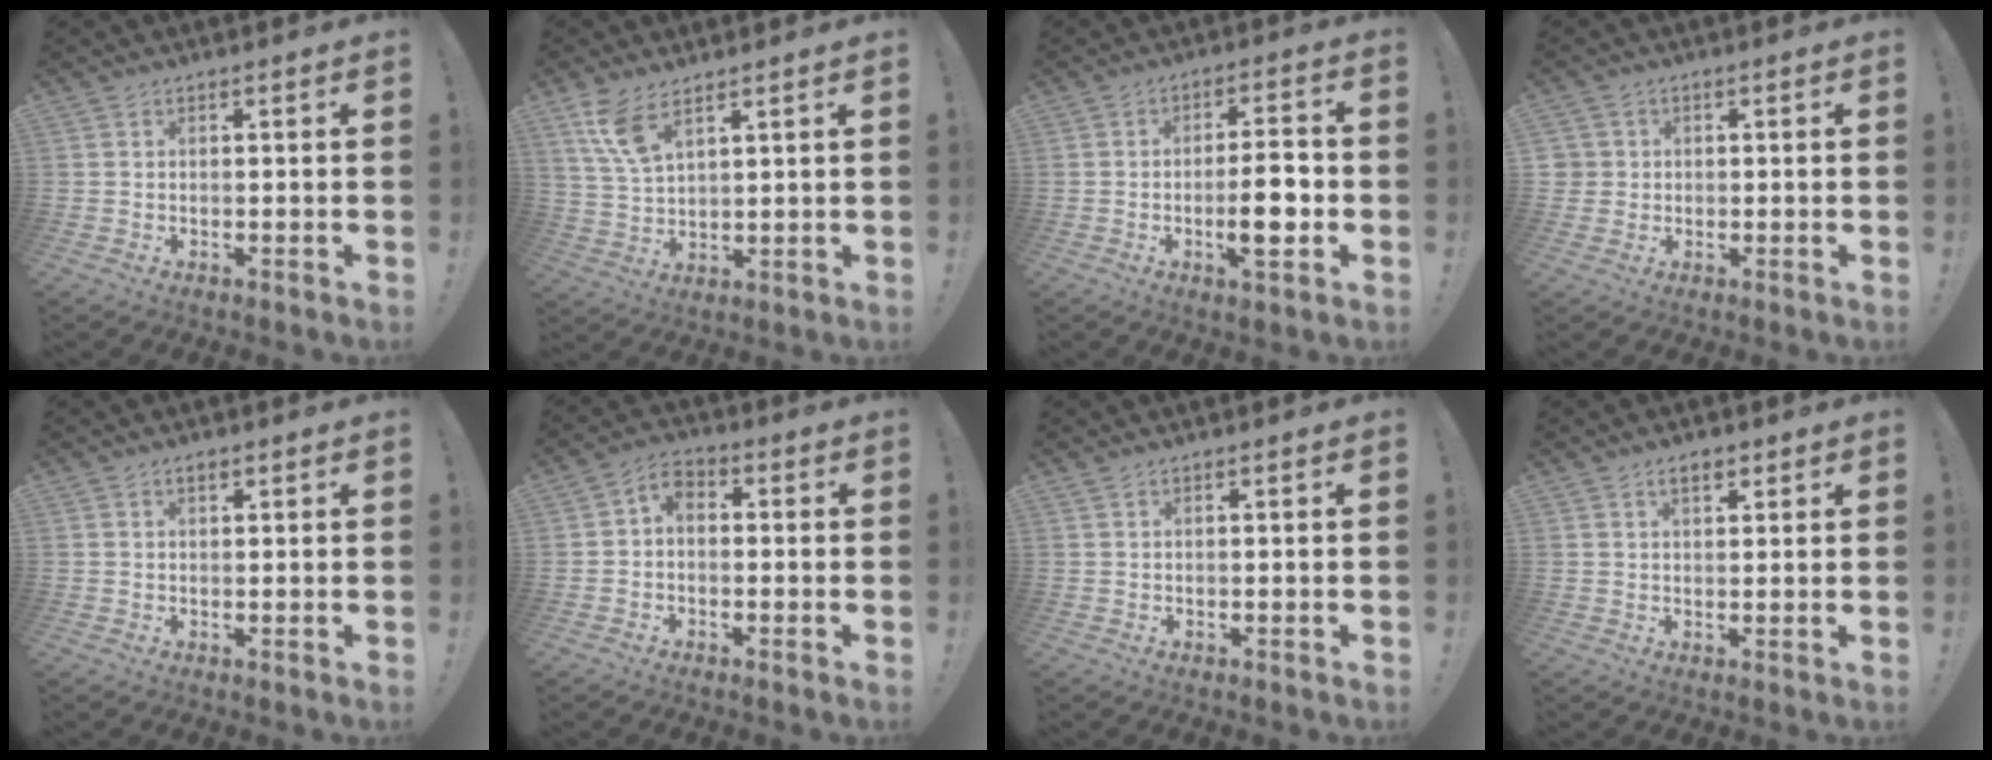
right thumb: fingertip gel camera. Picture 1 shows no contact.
{"total": 8.5, "force": [5.6, 3.1, 5.5], "torque": [-0.103, -0.024, 0.106]}
{"total": 9.8, "force": [-2.3, 2.6, 9.2], "torque": [-0.150, -0.002, -0.046]}
{"total": 2.8, "force": [0.4, 2.7, 0.5], "torque": [-0.006, 0.003, 0.008]}
{"total": 1.3, "force": [0.8, 0.6, 0.8], "torque": [-0.012, -0.002, 0.014]}
{"total": 4.2, "force": [-0.9, 3.0, 2.8], "torque": [-0.063, 0.014, -0.016]}
{"total": 0.6, "force": [0.4, -0.1, 0.4], "torque": [-0.010, 0.001, 0.007]}
{"total": 3.4, "force": [2.0, 1.8, 2.2], "torque": [-0.028, -0.005, 0.031]}